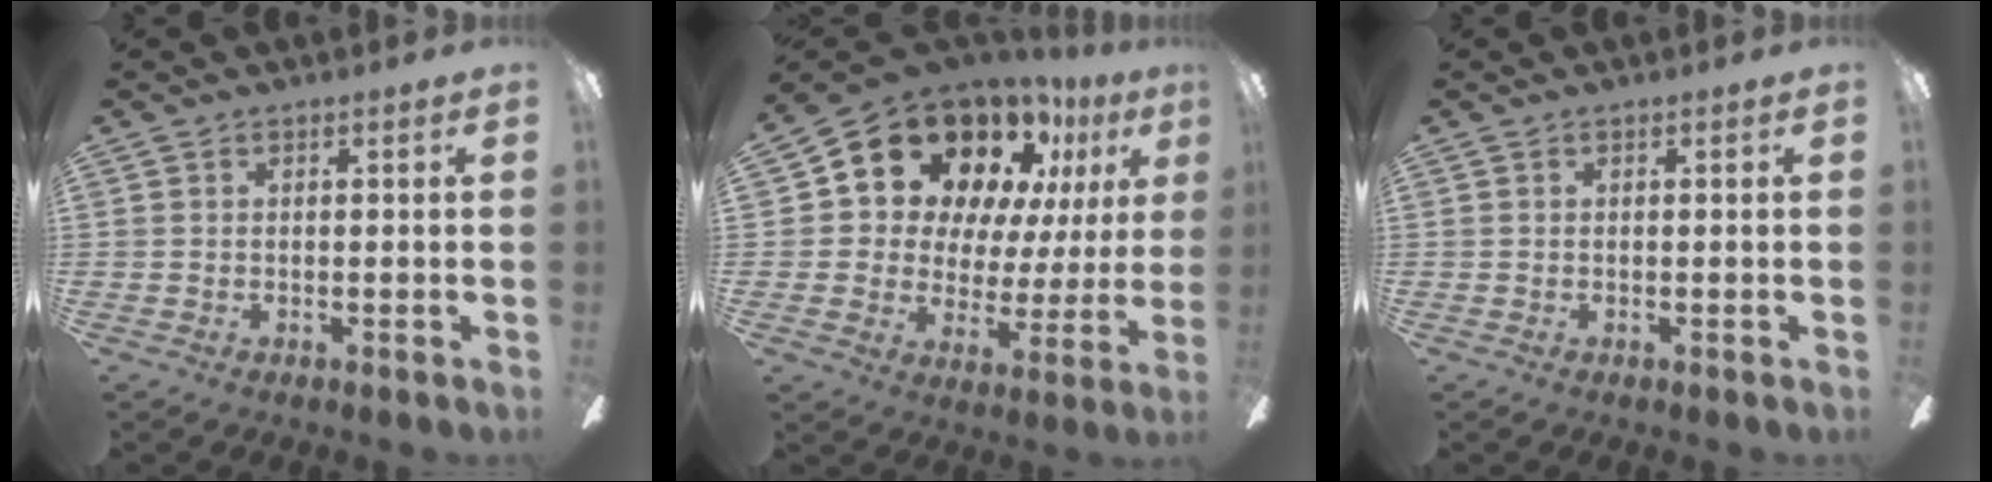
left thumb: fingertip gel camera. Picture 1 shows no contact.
{"total": 18.1, "force": [13.1, 10.0, 7.5], "torque": [-0.143, -0.081, 0.238]}
{"total": 0.0}